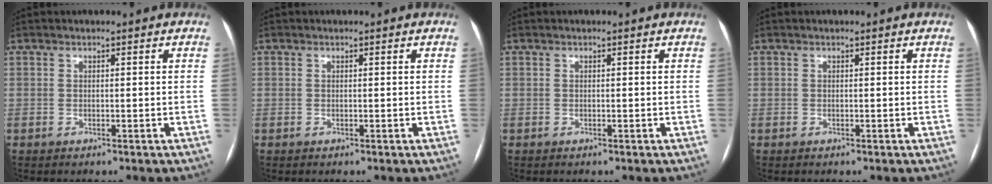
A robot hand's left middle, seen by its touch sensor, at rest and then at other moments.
{"total": 0.7, "force": [-0.4, -0.6, -0.3], "torque": [0.005, -0.006, -0.006]}
{"total": 0.0}
{"total": 0.0}